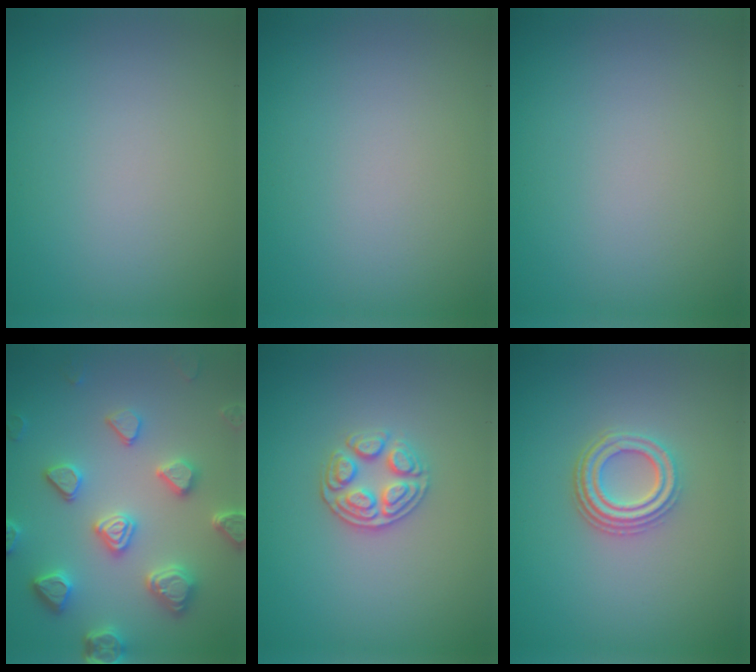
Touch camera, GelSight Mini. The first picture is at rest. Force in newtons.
{"total": 0.0}
{"total": 0.0}
{"total": 5.4, "press": 4.9, "slide": 2.3}
{"total": 3.2, "press": 2.9, "slide": 1.4}
{"total": 3.7, "press": 3.0, "slide": 2.1}